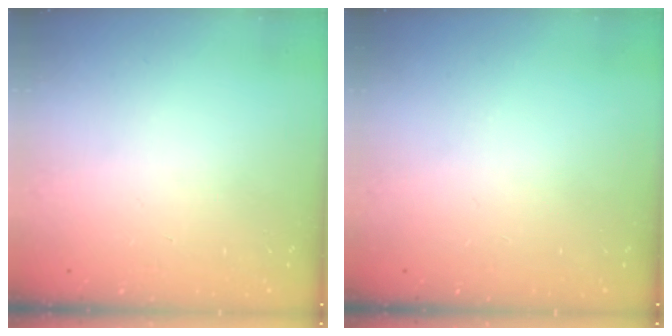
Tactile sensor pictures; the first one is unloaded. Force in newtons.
{"total": 0.0}